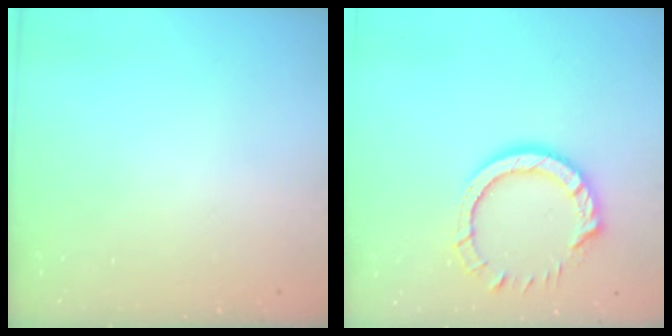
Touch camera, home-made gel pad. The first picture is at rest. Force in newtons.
{"total": 10.8, "press": 10.8, "slide": 1.2}